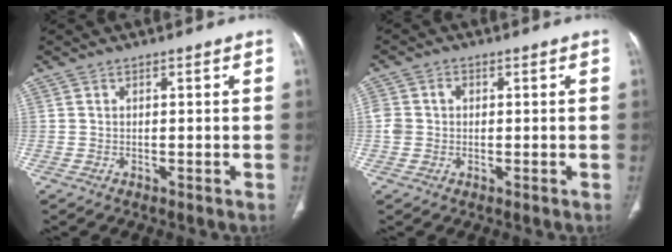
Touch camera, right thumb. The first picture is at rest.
{"total": 3.8, "force": [0.2, 3.3, 1.8], "torque": [-0.034, 0.012, 0.007]}